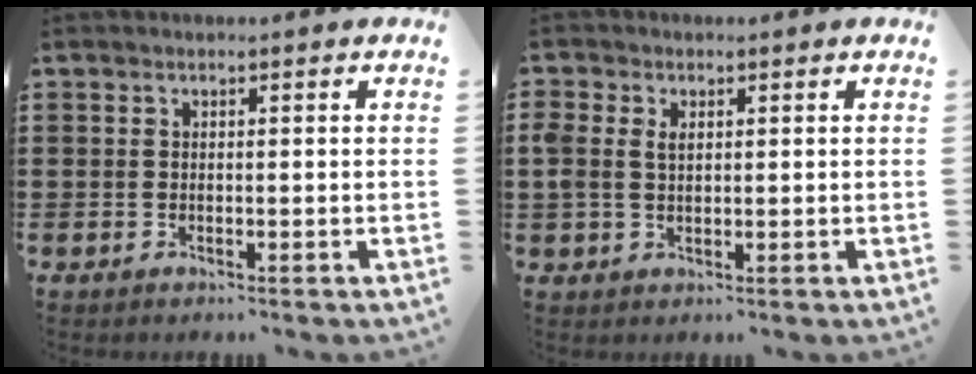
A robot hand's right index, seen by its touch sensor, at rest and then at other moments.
{"total": 2.5, "force": [0.7, 1.6, 1.8], "torque": [-0.038, 0.010, 0.011]}